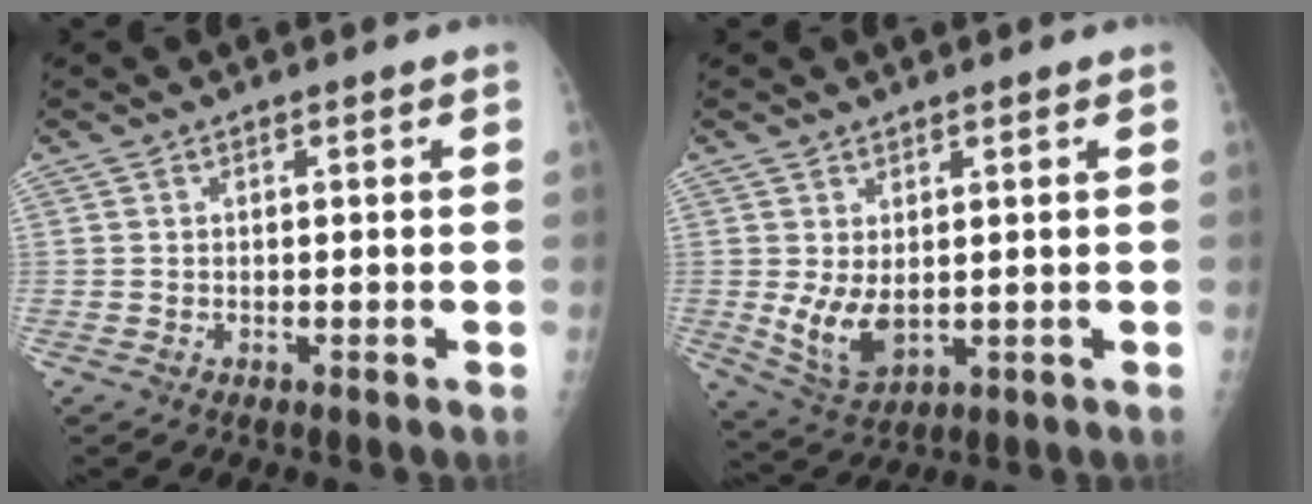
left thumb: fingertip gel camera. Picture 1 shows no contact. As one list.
[{"total": 6.8, "force": [0.4, 4.0, 5.5], "torque": [-0.094, -0.019, 0.025]}]